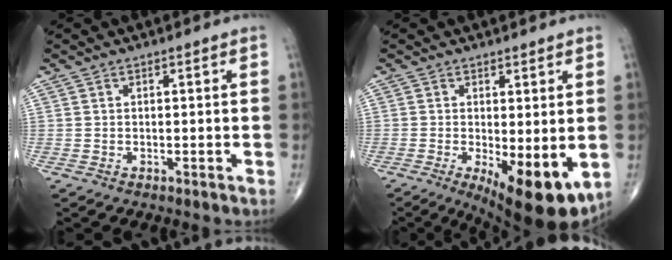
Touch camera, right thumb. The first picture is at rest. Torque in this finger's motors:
{"motor_torque": [-0.06, 0.80, 0.21, -0.18, 0.09]}